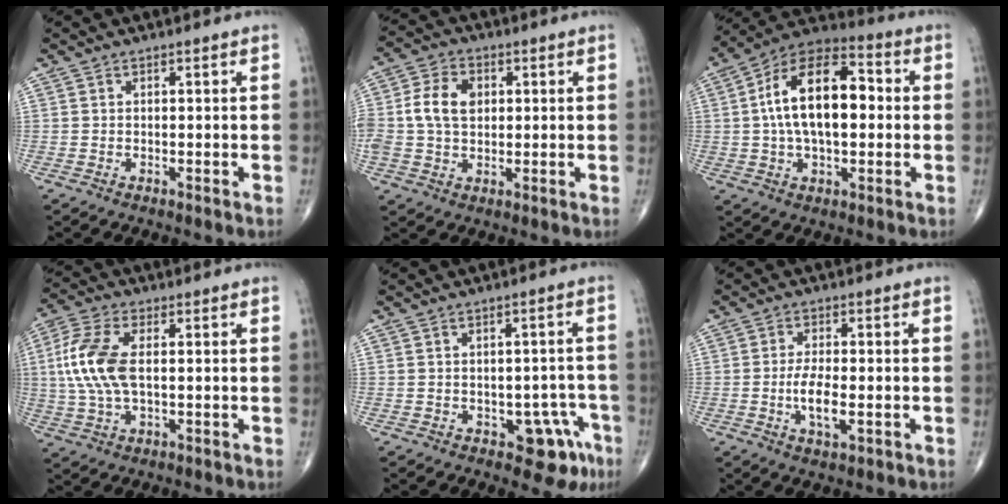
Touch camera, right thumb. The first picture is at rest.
{"total": 8.8, "force": [1.1, 6.3, 6.1], "torque": [-0.114, 0.012, 0.018]}
{"total": 17.9, "force": [1.3, 9.5, 15.1], "torque": [-0.247, 0.032, 0.013]}
{"total": 11.2, "force": [0.9, 5.6, 9.7], "torque": [-0.227, 0.010, 0.016]}
{"total": 7.1, "force": [-3.5, 4.1, 4.7], "torque": [-0.021, 0.023, -0.038]}
{"total": 5.8, "force": [-1.3, 2.1, 5.2], "torque": [-0.102, -0.004, -0.024]}